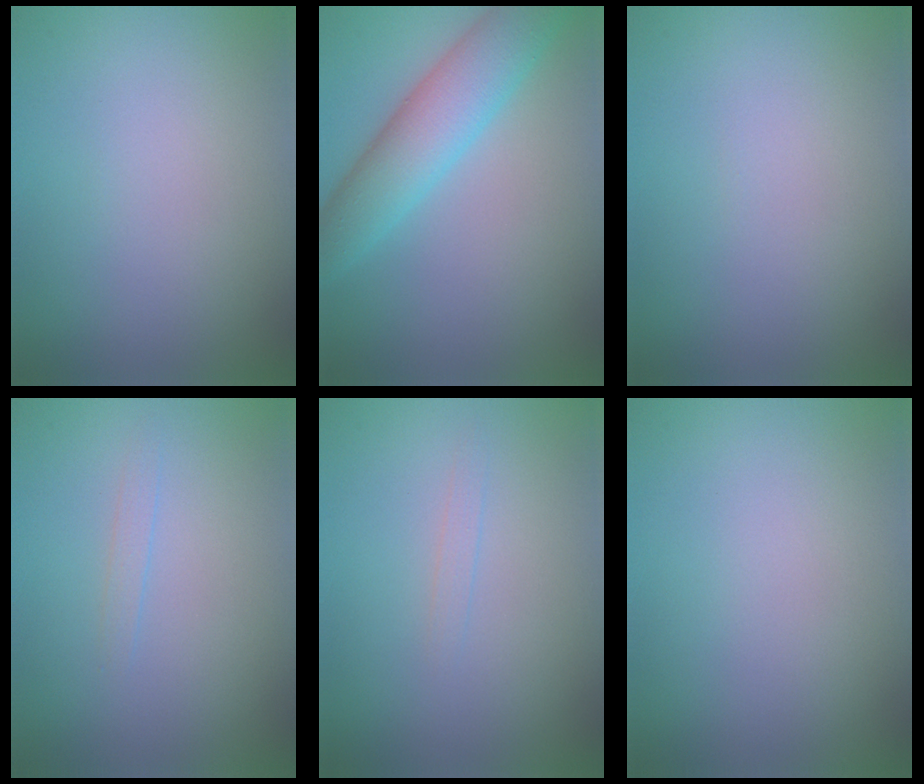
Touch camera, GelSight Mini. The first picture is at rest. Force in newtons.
{"total": 6.1, "press": 6.1, "slide": 0.1}
{"total": 0.0}
{"total": 0.7, "press": 0.7, "slide": 0.1}
{"total": 0.7, "press": 0.7, "slide": 0.0}
{"total": 0.0}